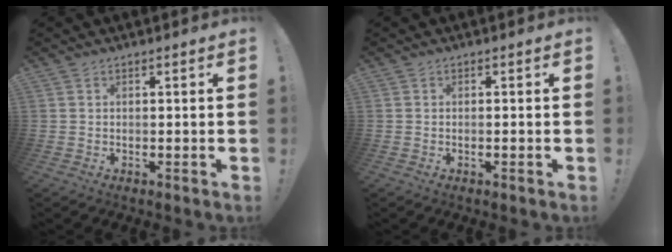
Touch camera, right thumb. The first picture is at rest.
{"total": 0.8, "force": [-0.7, -0.1, 0.4], "torque": [-0.014, 0.003, -0.011]}